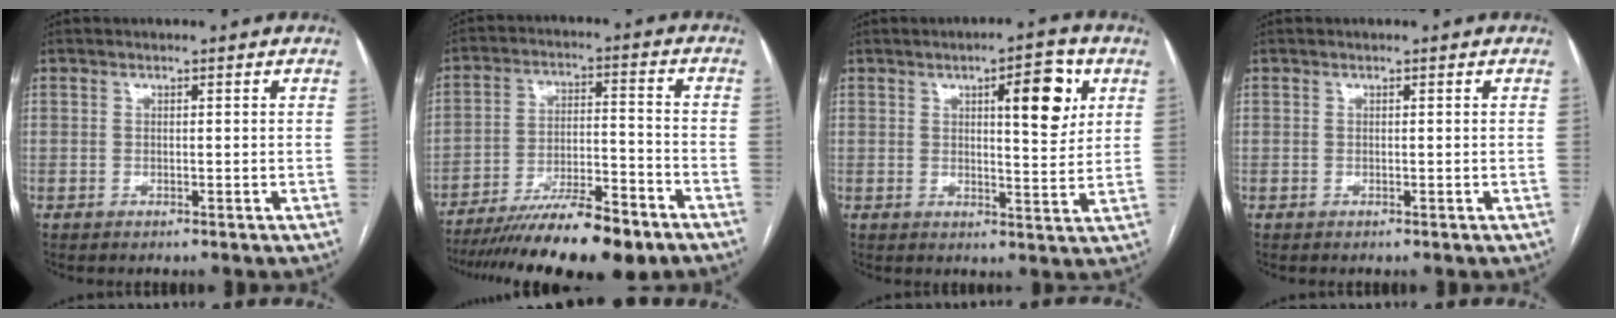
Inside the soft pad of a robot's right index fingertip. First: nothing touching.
{"total": 17.5, "force": [-13.7, 2.6, 10.5], "torque": [-0.154, -0.006, -0.223]}
{"total": 8.6, "force": [3.3, 2.2, 7.7], "torque": [-0.106, 0.005, 0.045]}
{"total": 0.0}